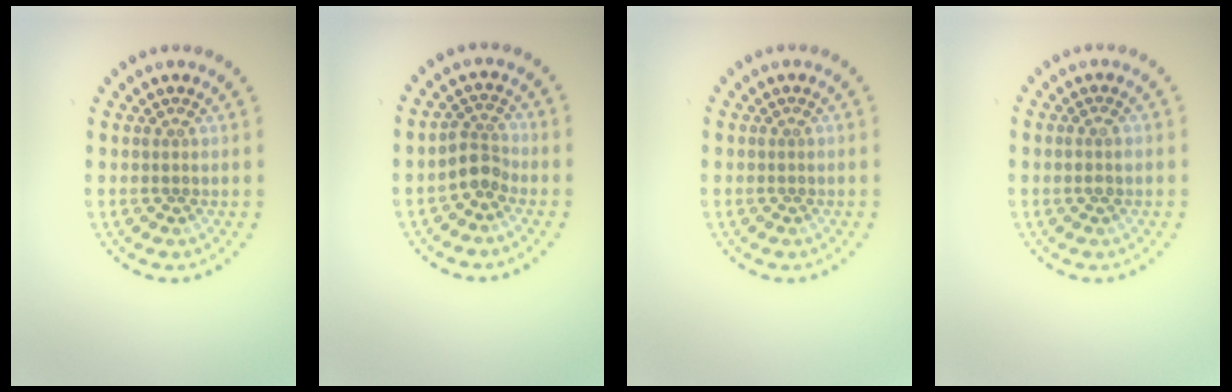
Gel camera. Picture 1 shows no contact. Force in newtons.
{"total": 2.3, "press": 1.9, "slide": 1.4}
{"total": 0.0}
{"total": 0.9, "press": 0.8, "slide": 0.4}